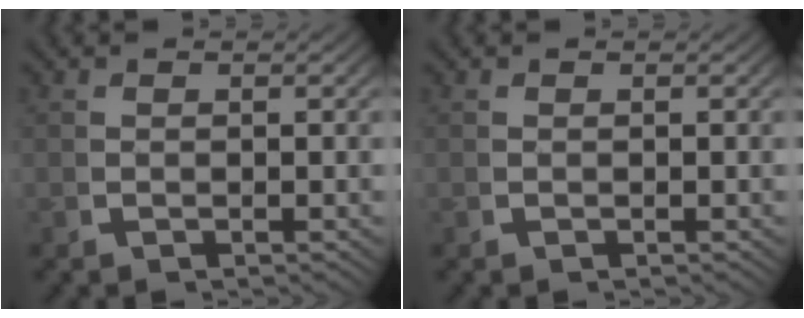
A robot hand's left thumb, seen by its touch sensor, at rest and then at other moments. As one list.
[{"total": 0.0}]